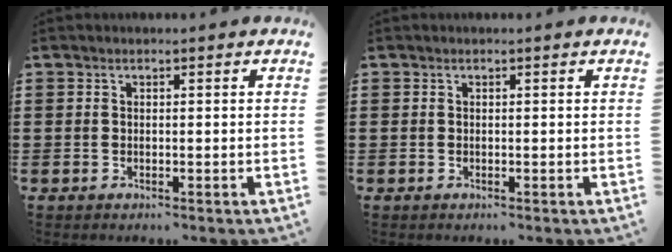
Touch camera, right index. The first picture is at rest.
{"total": 0.0}